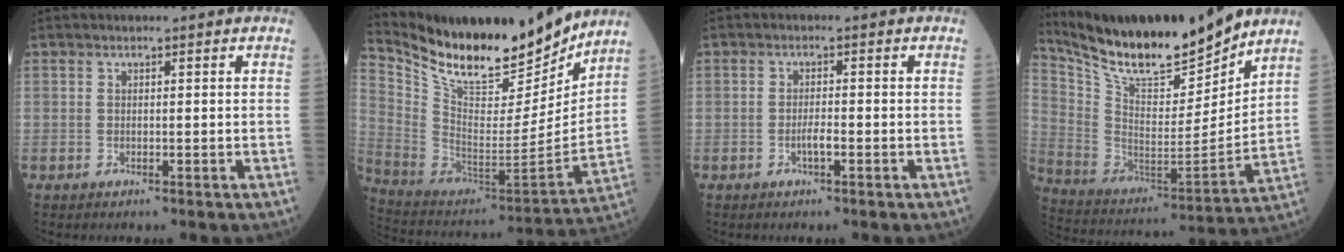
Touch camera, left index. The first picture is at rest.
{"total": 23.6, "force": [20.2, 5.5, 10.9], "torque": [-0.207, -0.032, 0.335]}
{"total": 1.7, "force": [-0.7, 0.2, 1.5], "torque": [-0.027, 0.001, -0.014]}
{"total": 20.8, "force": [18.2, 2.9, 9.6], "torque": [-0.186, -0.021, 0.317]}